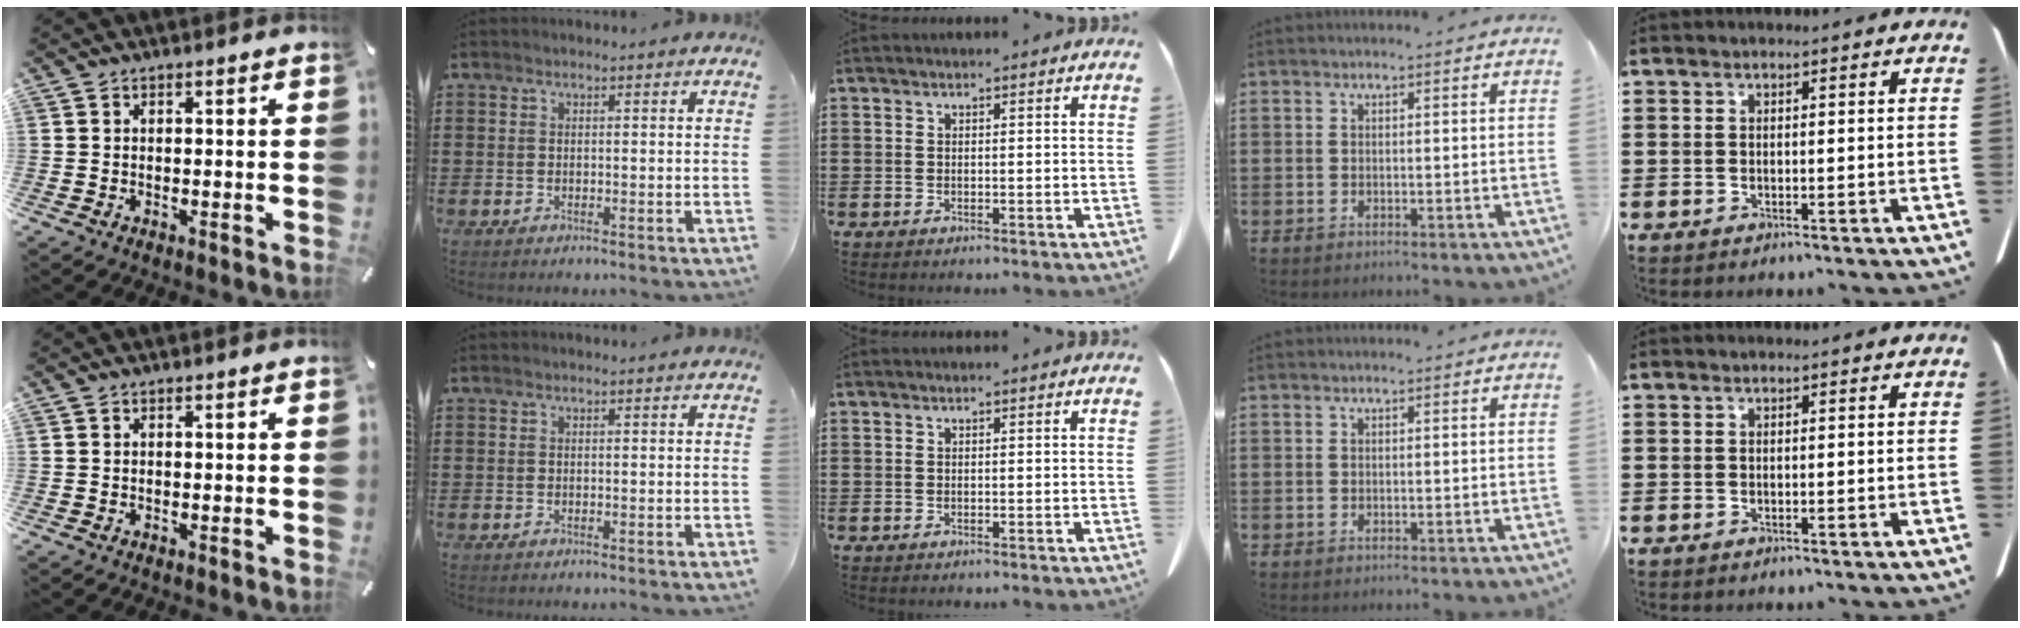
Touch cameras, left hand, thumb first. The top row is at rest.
{}